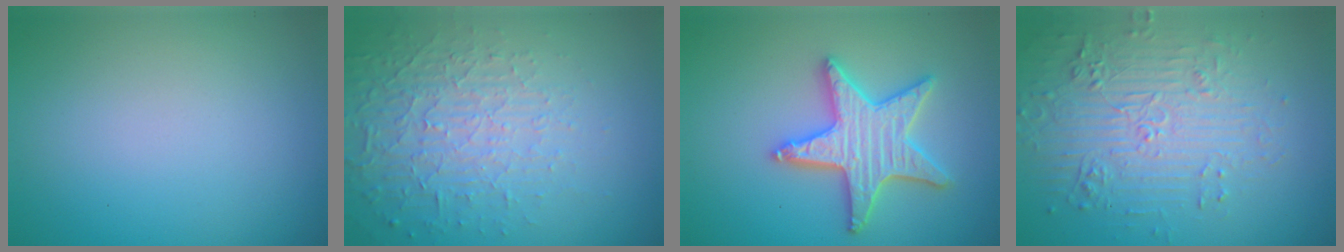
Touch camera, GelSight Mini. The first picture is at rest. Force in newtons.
{"total": 5.2, "press": 3.2, "slide": 4.1}
{"total": 4.9, "press": 4.9, "slide": 0.9}
{"total": 4.7, "press": 4.2, "slide": 2.3}